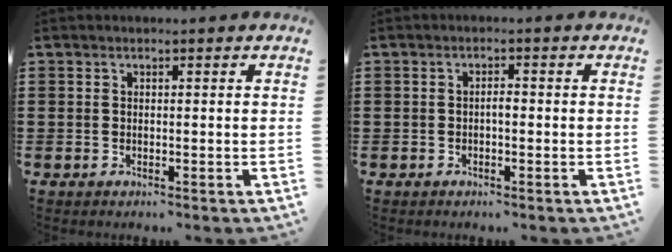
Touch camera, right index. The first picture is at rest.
{"total": 1.2, "force": [-0.3, 0.4, 1.1], "torque": [-0.023, -0.002, -0.006]}